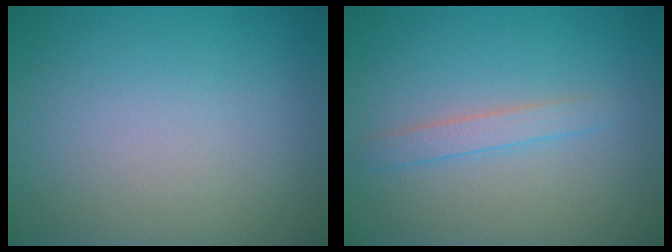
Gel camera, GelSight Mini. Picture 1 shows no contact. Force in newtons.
{"total": 1.6, "press": 1.6, "slide": 0.1}